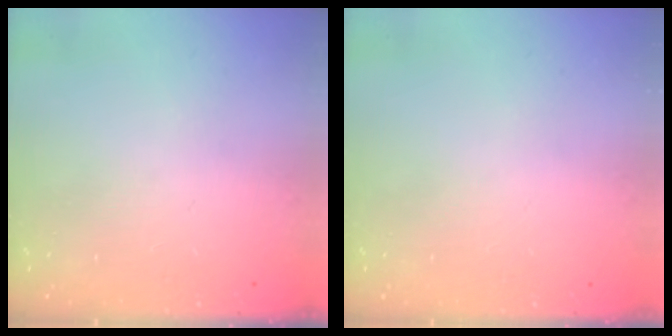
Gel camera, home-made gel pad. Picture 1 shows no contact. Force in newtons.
{"total": 0.0}